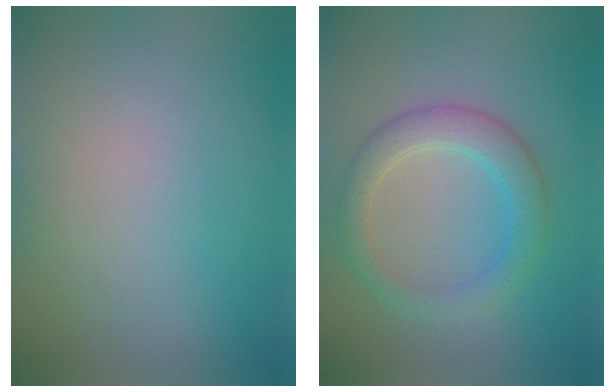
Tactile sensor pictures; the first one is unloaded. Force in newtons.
{"total": 3.6, "press": 3.6, "slide": 0.2}